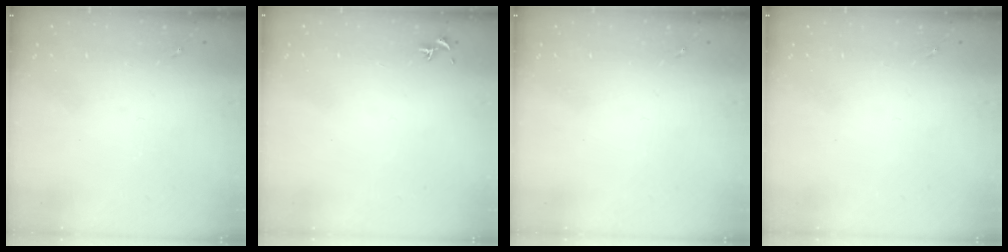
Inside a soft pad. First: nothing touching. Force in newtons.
{"total": 0.7, "press": 0.6, "slide": 0.5}
{"total": 0.0}
{"total": 0.0}